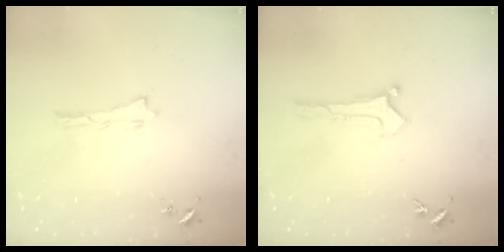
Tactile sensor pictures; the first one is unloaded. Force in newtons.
{"total": 0.0}